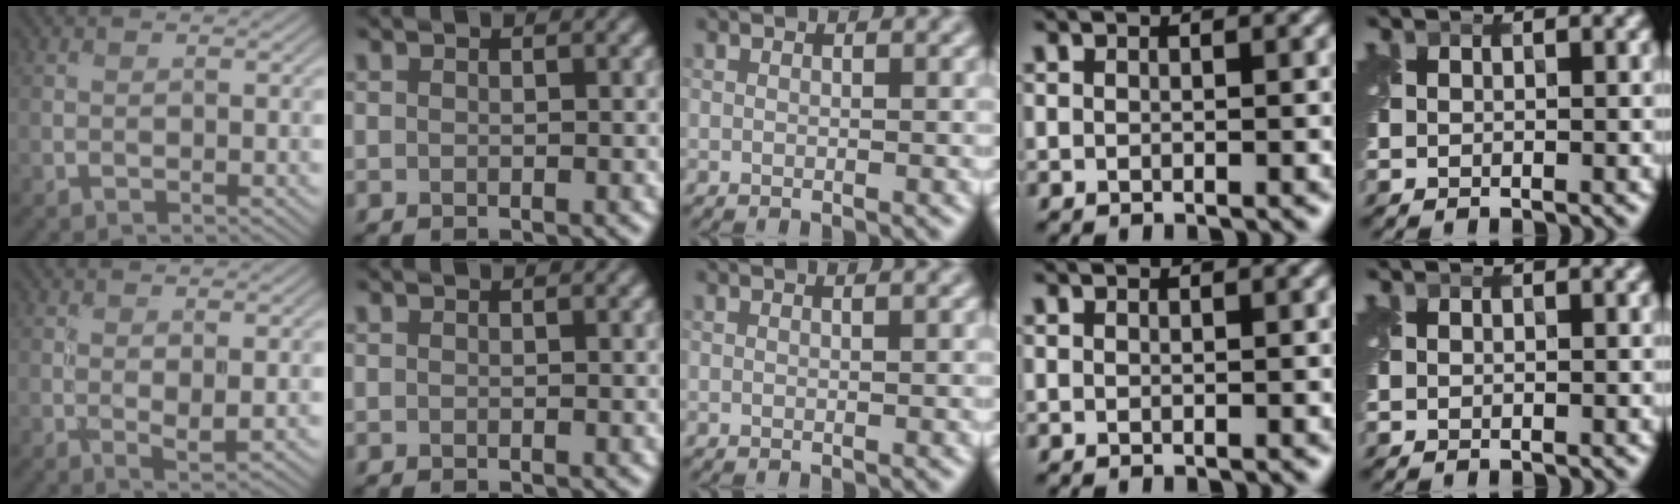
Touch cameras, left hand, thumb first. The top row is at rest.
{"thumb": {"total": 2.1, "force": [0.2, 0.7, 2.0], "torque": [-0.038, -0.005, 0.006]}, "middle": {"total": 0.5, "force": [0.2, 0.1, 0.5], "torque": [-0.004, 0.004, 0.002]}}